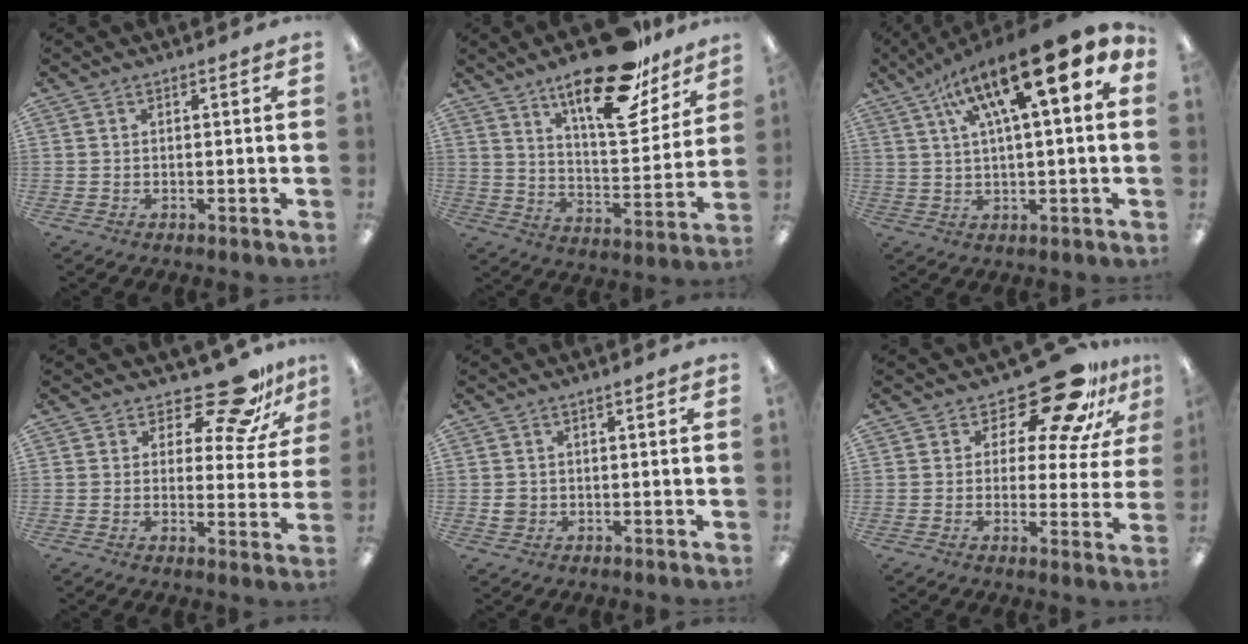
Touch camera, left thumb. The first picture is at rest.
{"total": 22.8, "force": [15.7, 8.7, 14.1], "torque": [-0.202, -0.093, 0.260]}
{"total": 18.3, "force": [9.9, 4.3, 14.8], "torque": [-0.242, -0.055, 0.157]}
{"total": 12.7, "force": [10.1, 4.4, 6.3], "torque": [-0.087, -0.071, 0.175]}
{"total": 2.2, "force": [-0.3, 2.0, 0.8], "torque": [-0.008, 0.001, -0.009]}
{"total": 16.8, "force": [12.2, 6.5, 9.4], "torque": [-0.145, -0.087, 0.206]}